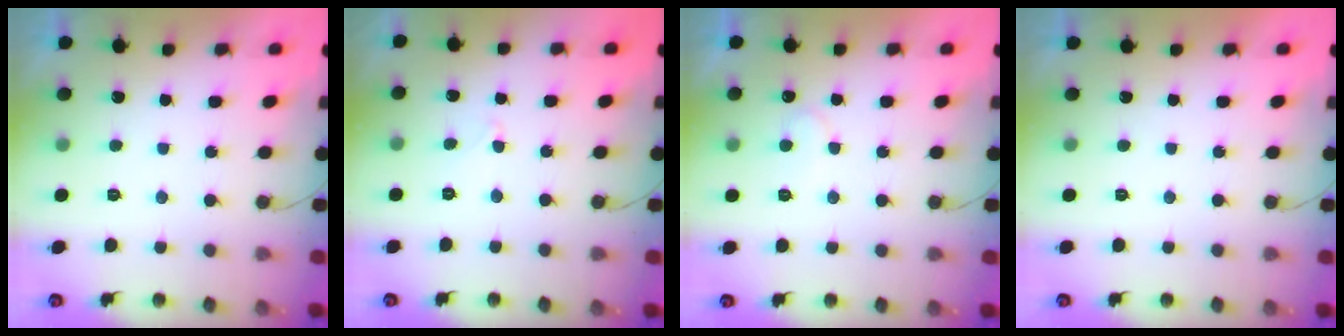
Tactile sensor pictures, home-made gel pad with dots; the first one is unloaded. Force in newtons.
{"total": 2.0, "press": 2.0, "slide": 0.2}
{"total": 5.8, "press": 5.8, "slide": 0.3}
{"total": 1.7, "press": 1.7, "slide": 0.0}